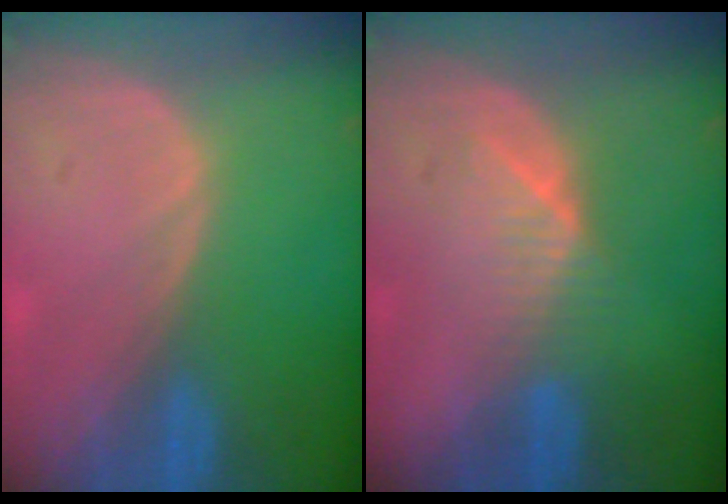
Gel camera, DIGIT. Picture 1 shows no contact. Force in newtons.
{"total": 4.5, "press": 4.4, "slide": 1.0}